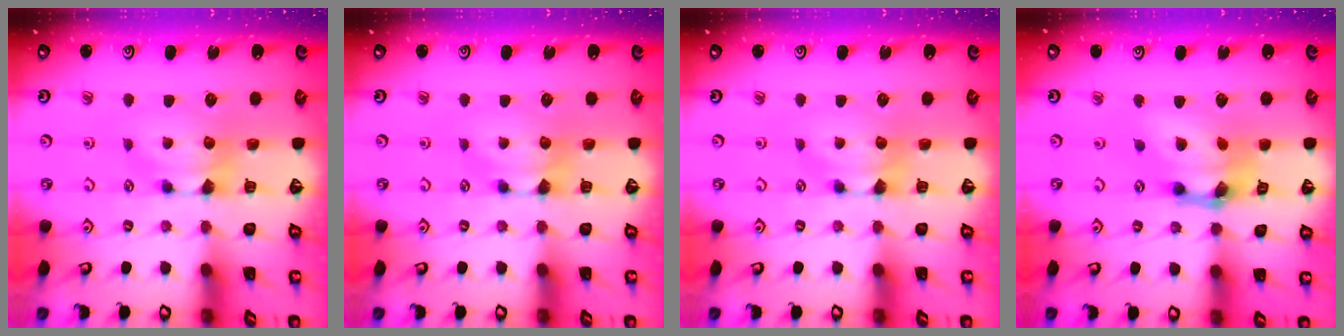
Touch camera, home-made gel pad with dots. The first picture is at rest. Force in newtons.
{"total": 0.0}
{"total": 0.0}
{"total": 7.7, "press": 7.2, "slide": 2.8}